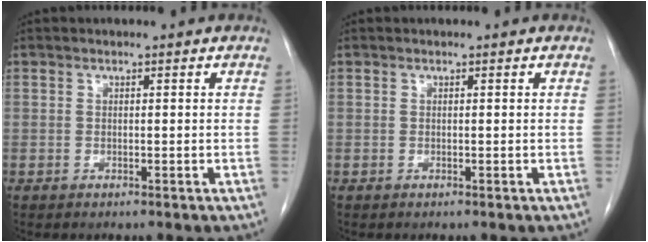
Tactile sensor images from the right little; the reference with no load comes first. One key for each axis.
{"total": 0.0}